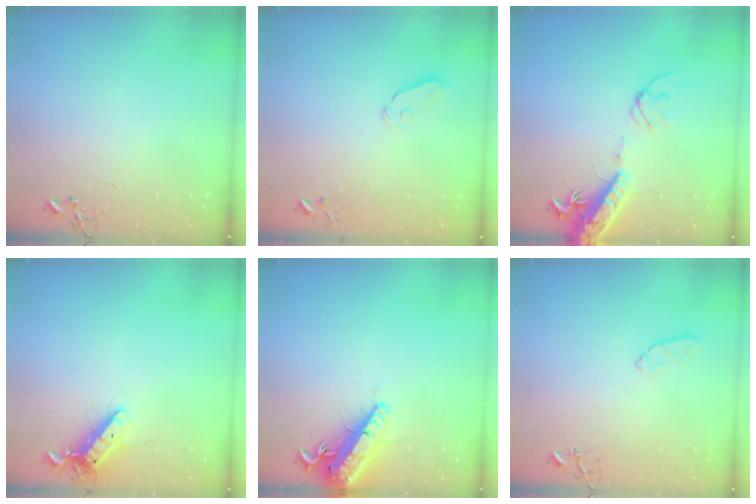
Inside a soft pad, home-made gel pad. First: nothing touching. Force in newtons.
{"total": 5.5, "press": 5.4, "slide": 0.6}
{"total": 16.1, "press": 15.7, "slide": 3.6}
{"total": 11.6, "press": 11.4, "slide": 2.2}
{"total": 17.1, "press": 16.8, "slide": 3.4}
{"total": 5.4, "press": 5.3, "slide": 0.7}